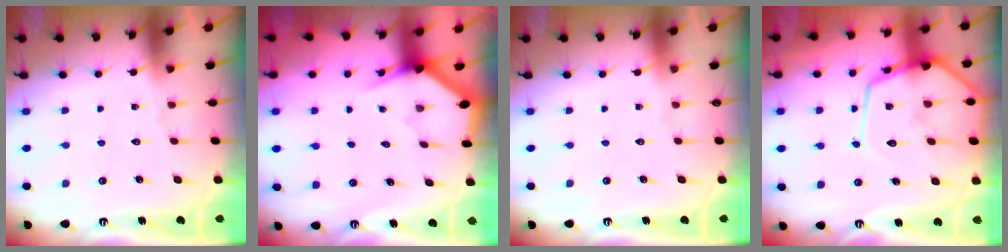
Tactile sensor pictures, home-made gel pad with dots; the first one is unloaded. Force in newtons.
{"total": 3.2, "press": 3.2, "slide": 0.1}
{"total": 0.0}
{"total": 16.9, "press": 16.8, "slide": 1.7}